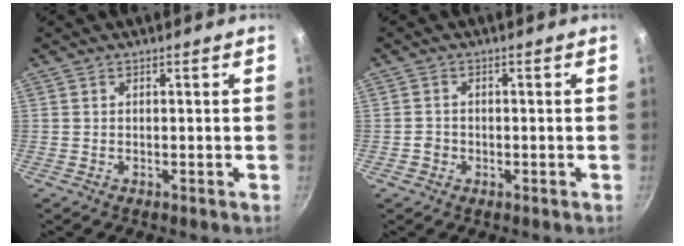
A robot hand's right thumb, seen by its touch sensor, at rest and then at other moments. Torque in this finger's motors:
{"motor_torque": [0.19, -0.01, -0.30, 0.03, 0.09]}